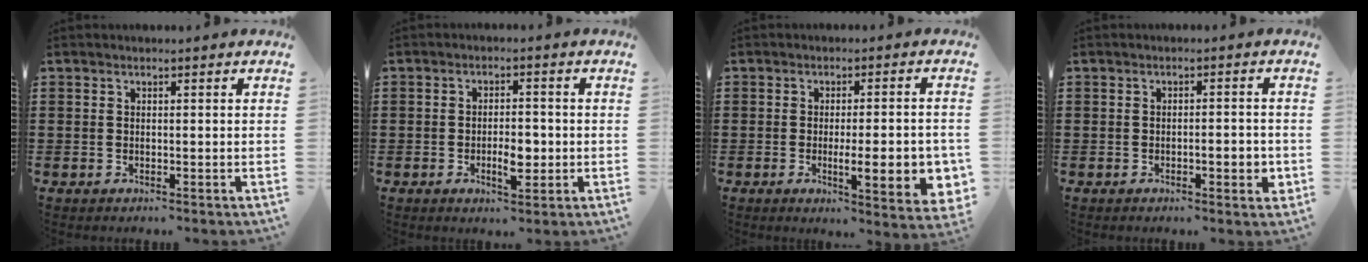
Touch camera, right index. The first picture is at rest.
{"total": 4.5, "force": [-1.1, 1.9, 3.9], "torque": [-0.069, 0.007, -0.019]}
{"total": 8.5, "force": [-1.5, 2.0, 8.1], "torque": [-0.106, -0.011, -0.023]}
{"total": 3.2, "force": [-1.0, 0.7, 2.9], "torque": [-0.048, 0.003, -0.018]}